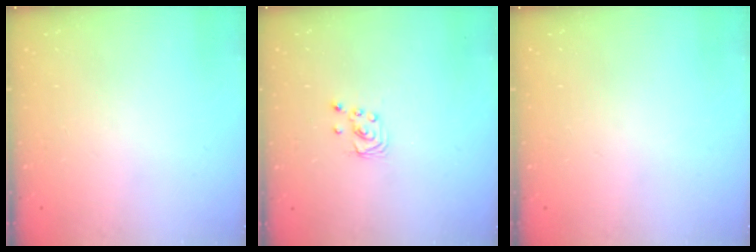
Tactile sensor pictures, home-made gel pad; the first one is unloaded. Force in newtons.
{"total": 2.2, "press": 2.2, "slide": 0.2}
{"total": 0.0}